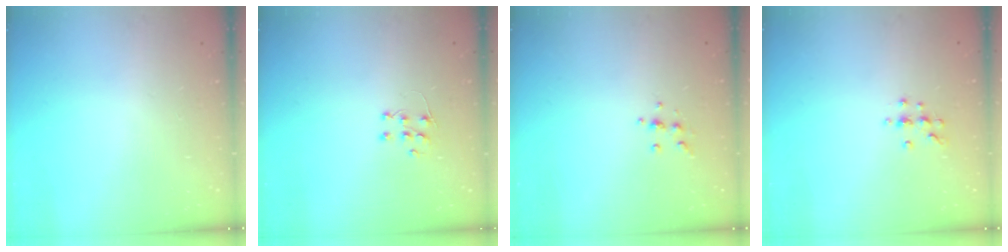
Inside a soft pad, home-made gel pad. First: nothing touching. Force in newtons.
{"total": 5.7, "press": 5.6, "slide": 0.4}
{"total": 4.8, "press": 4.7, "slide": 0.8}
{"total": 6.3, "press": 6.2, "slide": 0.7}